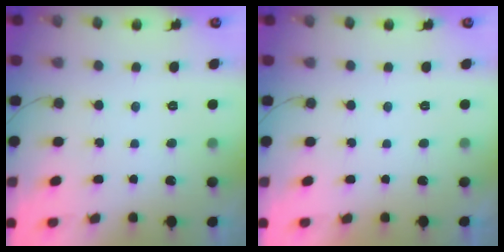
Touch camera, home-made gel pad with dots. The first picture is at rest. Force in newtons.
{"total": 2.3, "press": 2.2, "slide": 0.3}